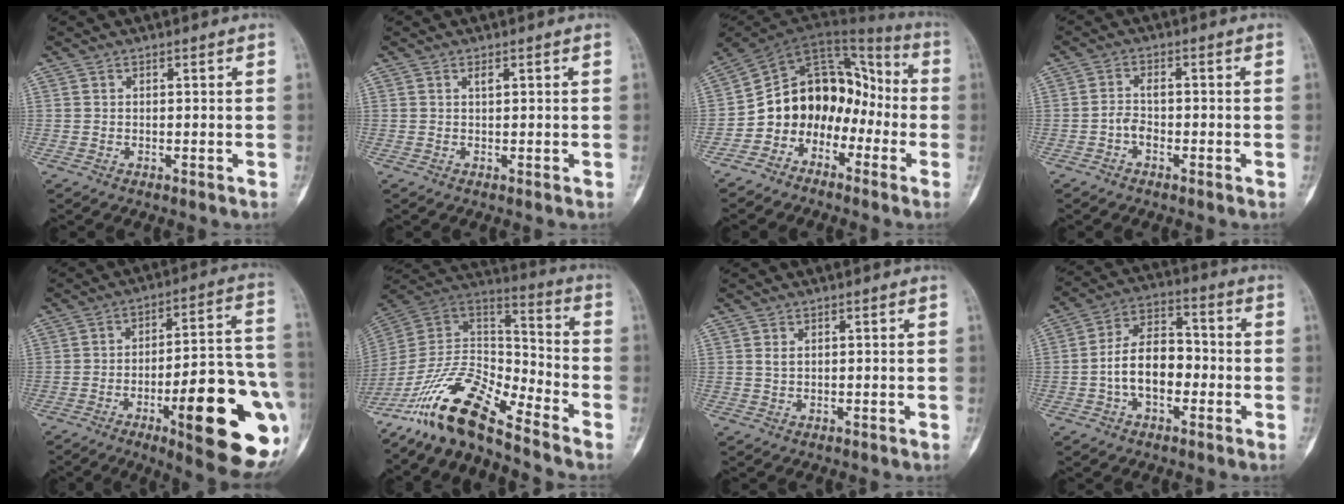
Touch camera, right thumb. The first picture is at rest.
{"total": 0.7, "force": [0.3, 0.2, 0.6], "torque": [-0.012, -0.001, 0.005]}
{"total": 14.4, "force": [-5.2, 11.2, 7.5], "torque": [-0.078, 0.105, -0.098]}
{"total": 2.6, "force": [-1.2, 1.6, 1.7], "torque": [-0.030, 0.012, -0.027]}
{"total": 25.3, "force": [-8.8, 6.8, 22.7], "torque": [-0.250, 0.029, -0.112]}
{"total": 16.9, "force": [-12.9, 4.8, 9.7], "torque": [-0.171, 0.093, -0.247]}
{"total": 0.9, "force": [0.3, 0.3, 0.7], "torque": [-0.018, 0.006, 0.009]}
{"total": 11.2, "force": [-2.2, 6.9, 8.5], "torque": [-0.131, 0.040, -0.050]}